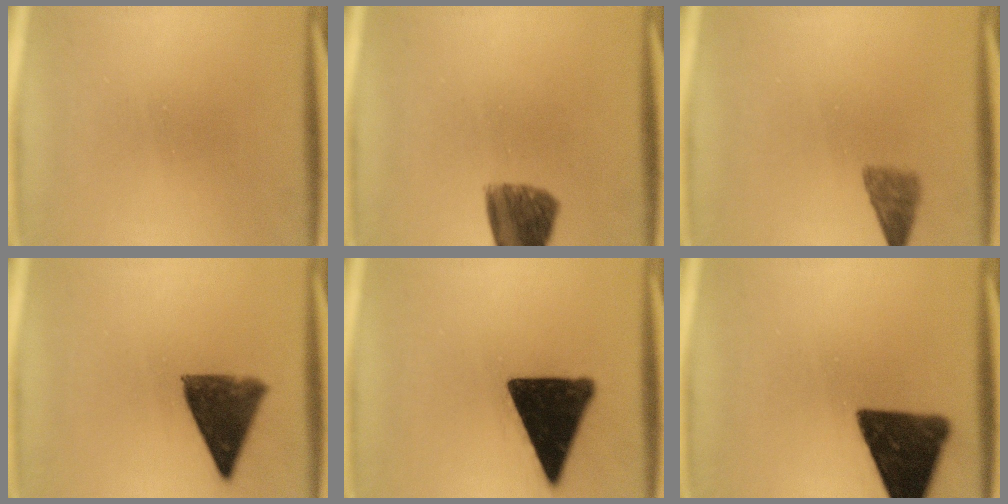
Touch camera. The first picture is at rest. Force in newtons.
{"total": 8.6}
{"total": 3.3}
{"total": 10.5}
{"total": 16.4}
{"total": 13.5}